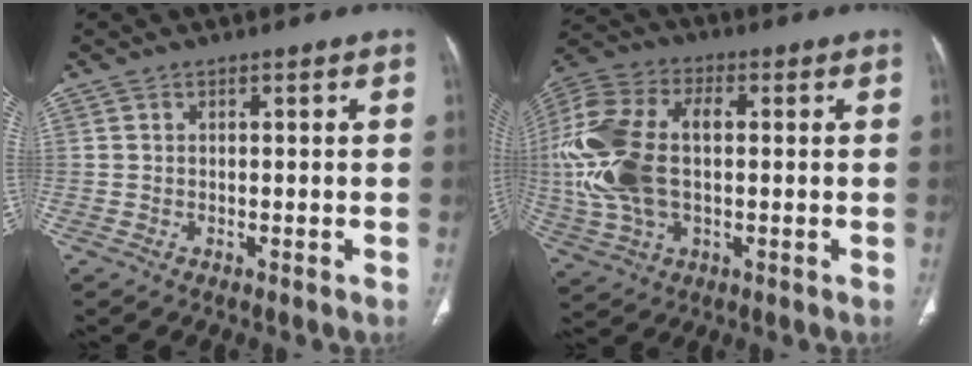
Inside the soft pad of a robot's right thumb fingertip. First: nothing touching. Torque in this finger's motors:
{"motor_torque": [2.47, 2.53, 1.25, 0.16, 0.45]}